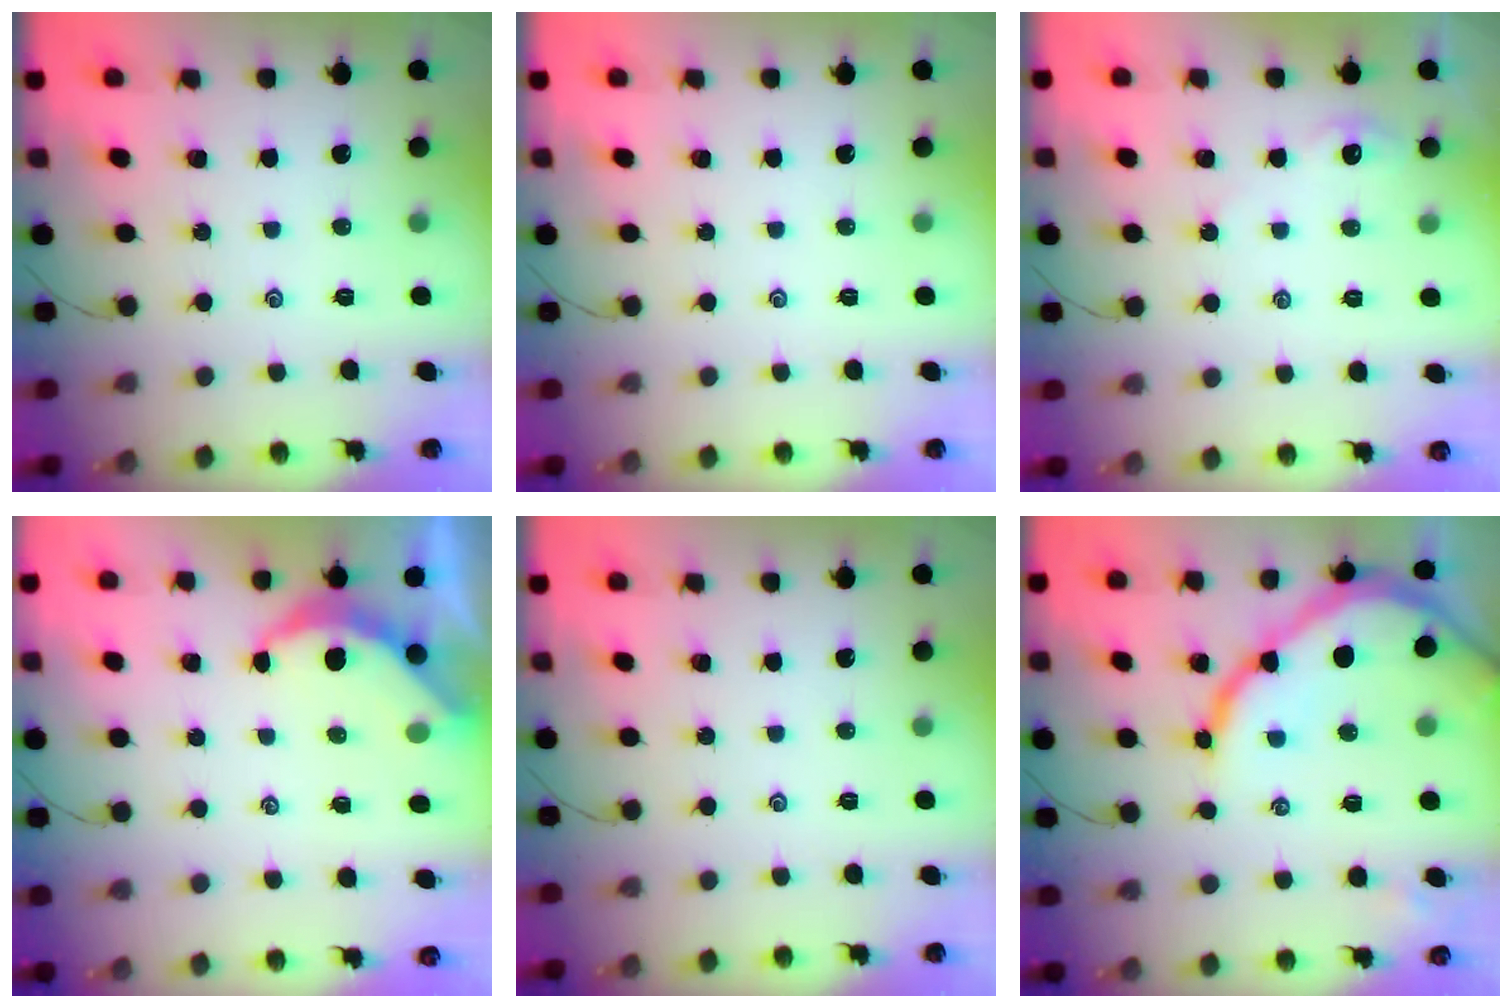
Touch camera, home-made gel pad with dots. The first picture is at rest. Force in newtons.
{"total": 0.0}
{"total": 3.0, "press": 3.0, "slide": 0.6}
{"total": 5.5, "press": 5.5, "slide": 0.5}
{"total": 0.0}
{"total": 14.2, "press": 14.2, "slide": 1.1}